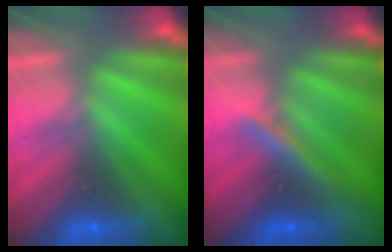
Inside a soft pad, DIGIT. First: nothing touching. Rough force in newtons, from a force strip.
{"total": 3.2}